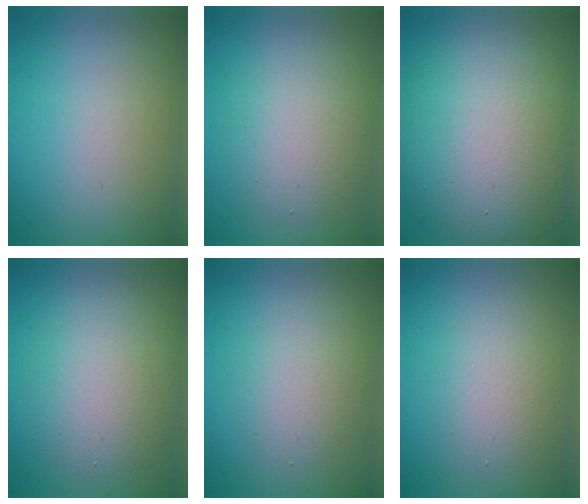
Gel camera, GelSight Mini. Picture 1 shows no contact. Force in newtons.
{"total": 4.0, "press": 4.0, "slide": 0.0}
{"total": 12.2, "press": 12.2, "slide": 0.8}
{"total": 4.8, "press": 4.8, "slide": 0.1}
{"total": 2.6, "press": 2.6, "slide": 0.1}
{"total": 2.5, "press": 2.5, "slide": 0.3}